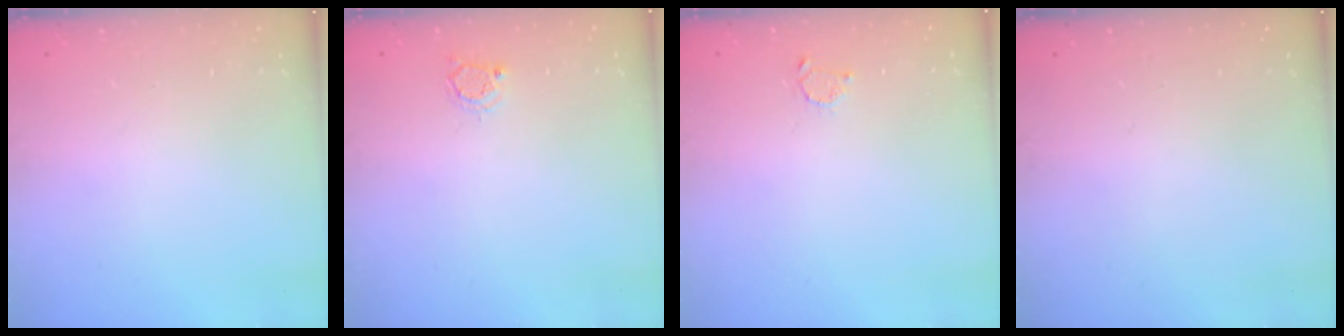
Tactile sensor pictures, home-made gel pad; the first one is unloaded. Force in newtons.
{"total": 2.8, "press": 2.8, "slide": 0.5}
{"total": 2.1, "press": 2.1, "slide": 0.3}
{"total": 0.0}